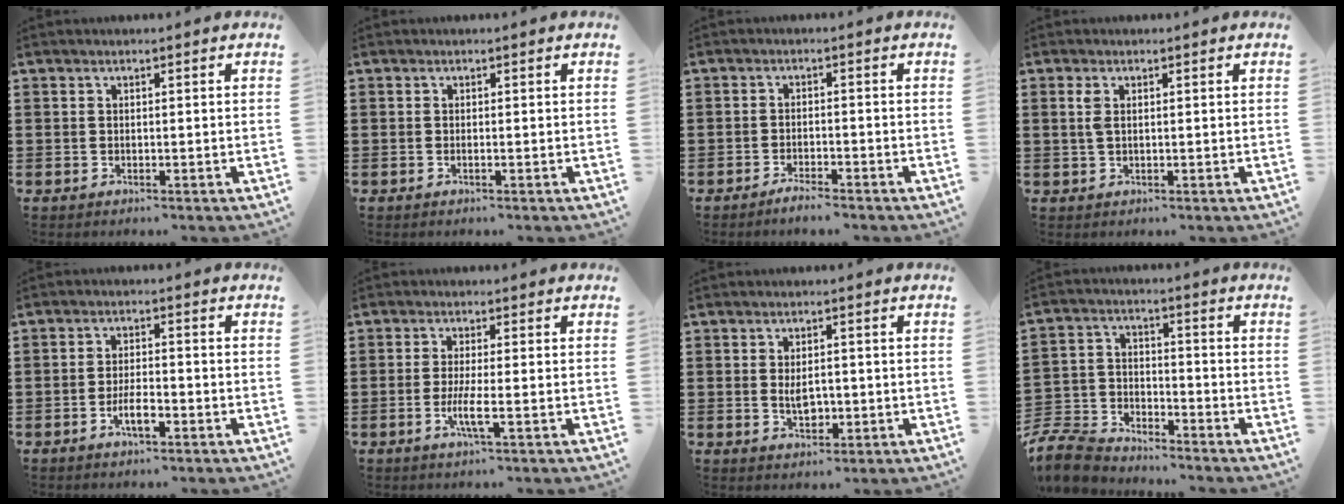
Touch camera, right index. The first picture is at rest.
{"total": 0.0}
{"total": 2.0, "force": [-1.9, 0.2, 0.6], "torque": [-0.014, 0.002, -0.036]}
{"total": 1.7, "force": [0.5, 0.6, 1.5], "torque": [-0.033, 0.003, 0.007]}
{"total": 4.2, "force": [-2.0, 1.5, 3.4], "torque": [-0.064, 0.004, -0.037]}
{"total": 4.1, "force": [-1.3, 0.3, 3.9], "torque": [-0.074, -0.008, -0.025]}
{"total": 3.5, "force": [-0.2, 1.8, 3.0], "torque": [-0.050, 0.001, -0.005]}
{"total": 7.4, "force": [-7.1, 1.7, 1.3], "torque": [-0.046, 0.007, -0.146]}